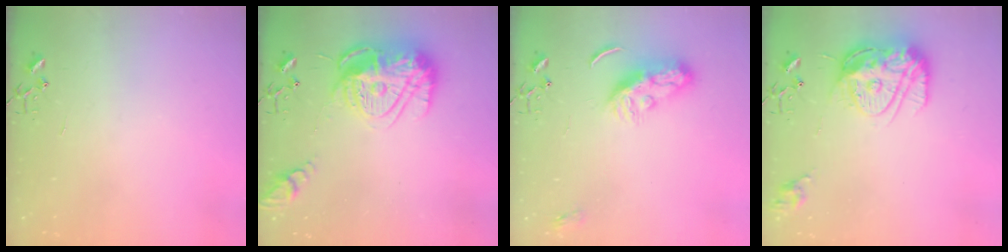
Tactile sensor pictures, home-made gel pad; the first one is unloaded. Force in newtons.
{"total": 18.0, "press": 17.9, "slide": 1.8}
{"total": 8.8, "press": 8.8, "slide": 0.5}
{"total": 15.2, "press": 15.1, "slide": 1.5}